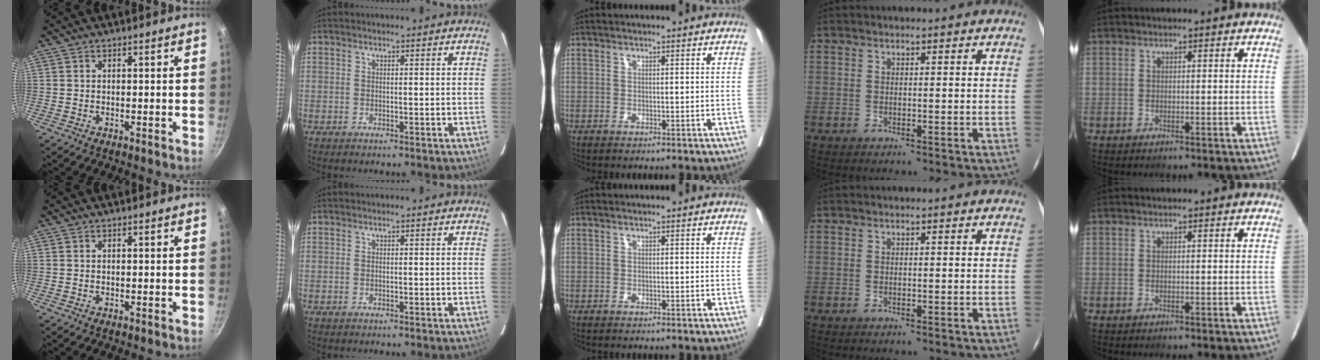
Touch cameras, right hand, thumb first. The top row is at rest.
{}